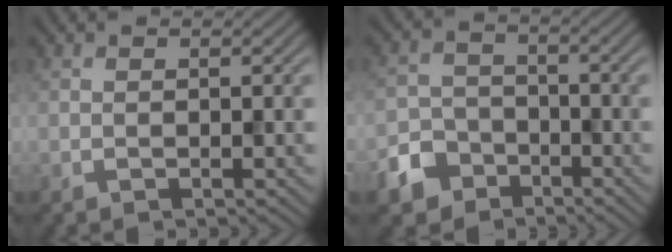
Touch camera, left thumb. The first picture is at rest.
{"total": 6.2, "force": [-4.1, 4.3, 1.9], "torque": [-0.046, -0.009, -0.088]}